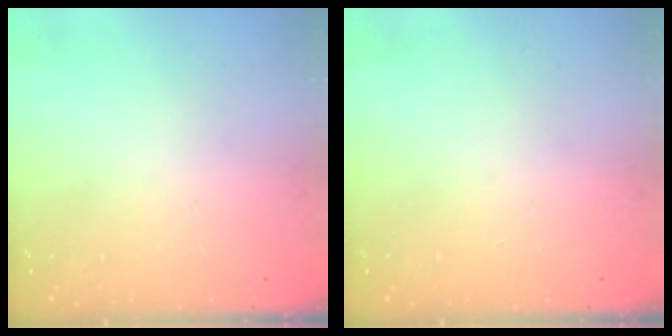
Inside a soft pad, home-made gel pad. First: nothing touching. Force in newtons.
{"total": 0.0}